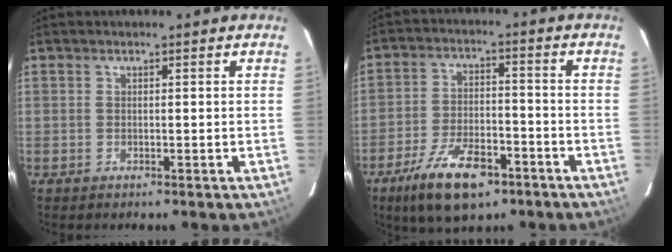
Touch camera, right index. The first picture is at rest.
{"total": 13.6, "force": [-8.5, 5.9, 8.8], "torque": [-0.189, -0.013, -0.141]}